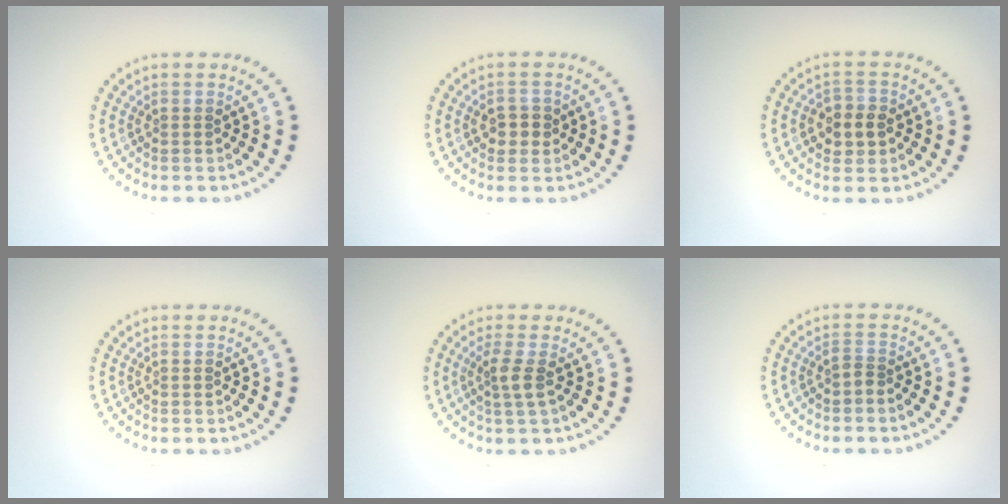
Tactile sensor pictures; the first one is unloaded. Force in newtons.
{"total": 1.9, "press": 1.9, "slide": 0.2}
{"total": 2.8, "press": 2.8, "slide": 0.4}
{"total": 0.0}
{"total": 1.8, "press": 1.3, "slide": 1.2}
{"total": 0.8, "press": 0.4, "slide": 0.6}